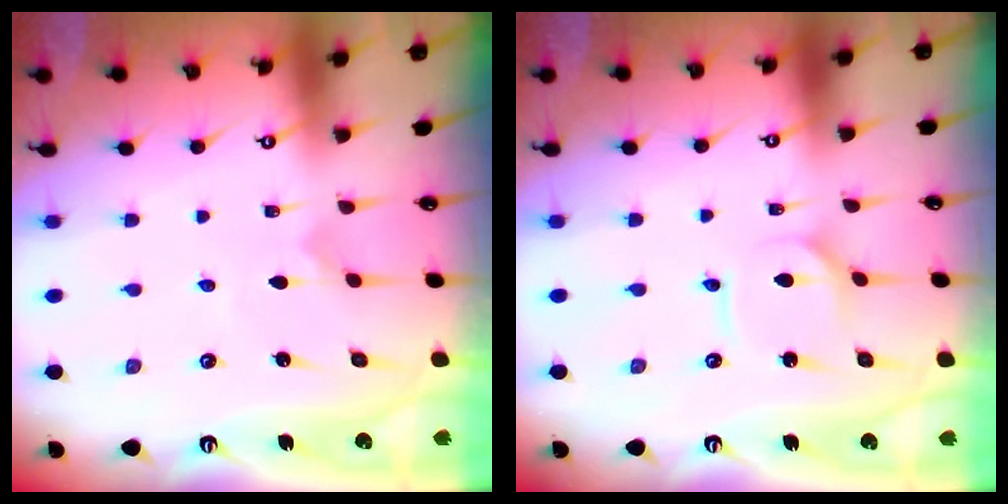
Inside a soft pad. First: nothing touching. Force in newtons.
{"total": 2.4, "press": 2.3, "slide": 0.2}